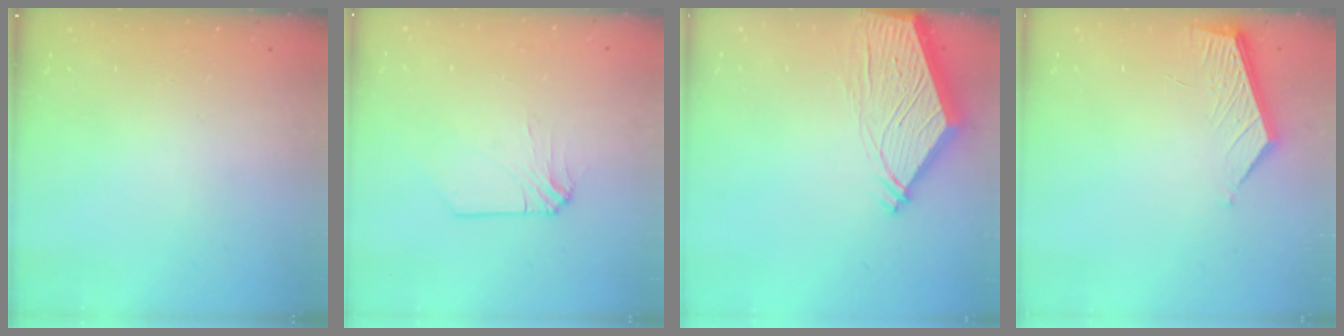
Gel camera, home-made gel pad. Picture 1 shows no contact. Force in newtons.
{"total": 2.8, "press": 2.7, "slide": 0.6}
{"total": 8.9, "press": 8.8, "slide": 1.3}
{"total": 5.0, "press": 5.0, "slide": 0.3}